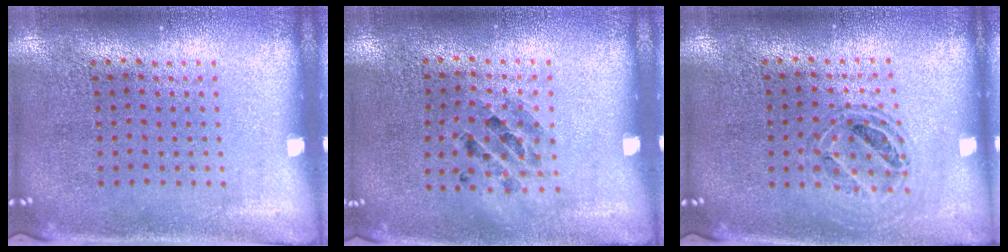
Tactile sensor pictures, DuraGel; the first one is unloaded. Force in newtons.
{"total": 0.8, "press": 0.8, "slide": 0.0}
{"total": 0.7, "press": 0.7, "slide": 0.1}